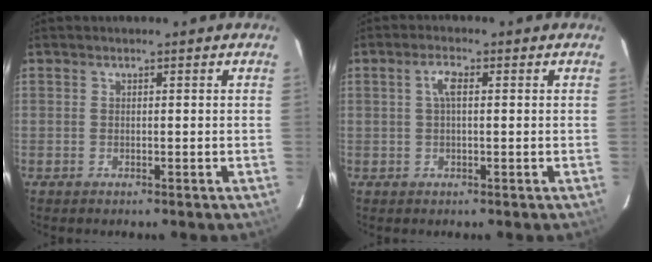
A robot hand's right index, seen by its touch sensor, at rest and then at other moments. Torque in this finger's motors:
{"motor_torque": [0.47, 0.01, 0.32, 0.07]}